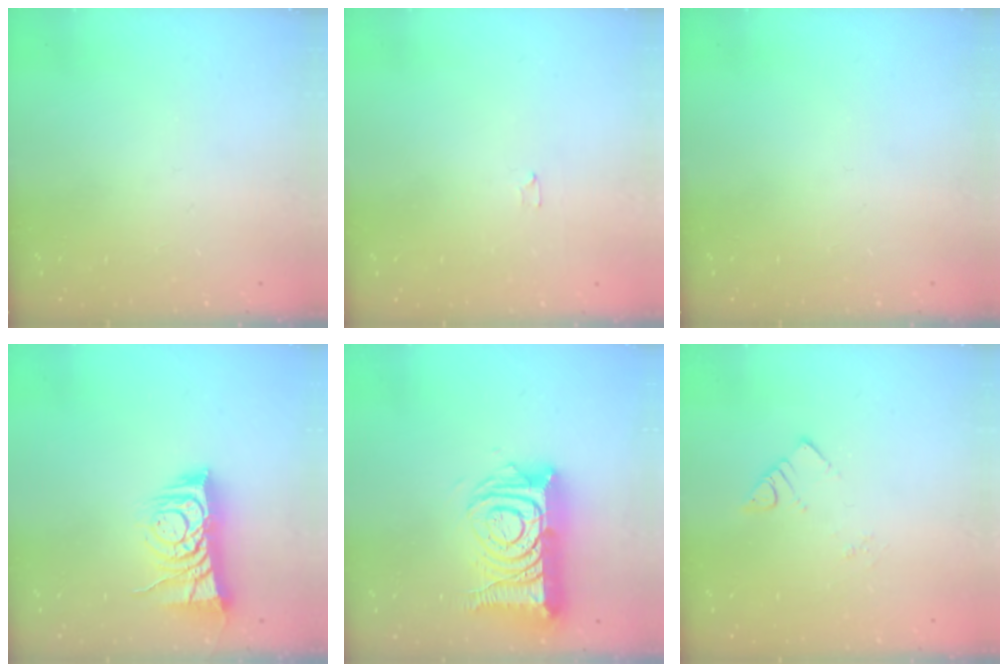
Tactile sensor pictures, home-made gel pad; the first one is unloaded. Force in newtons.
{"total": 1.2, "press": 1.2, "slide": 0.0}
{"total": 0.0}
{"total": 9.4, "press": 9.4, "slide": 1.0}
{"total": 18.1, "press": 17.9, "slide": 2.0}
{"total": 3.2, "press": 3.2, "slide": 0.2}